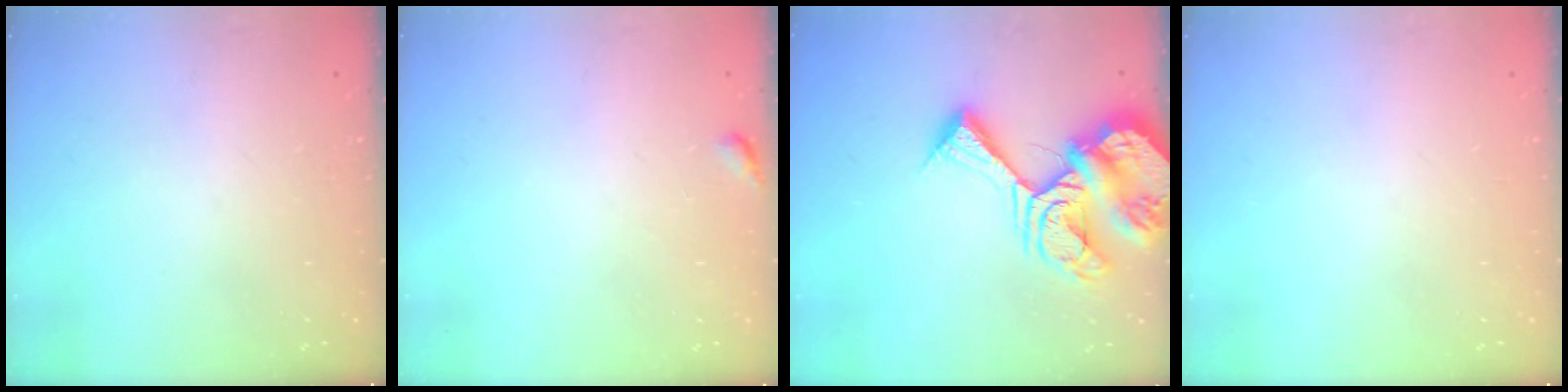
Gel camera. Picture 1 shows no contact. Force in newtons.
{"total": 3.5, "press": 3.5, "slide": 0.4}
{"total": 19.2, "press": 19.1, "slide": 2.4}
{"total": 0.0}